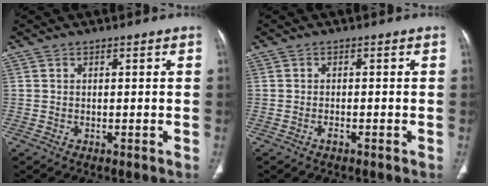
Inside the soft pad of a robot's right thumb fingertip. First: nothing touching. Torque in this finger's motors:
{"motor_torque": [0.33, -0.03, 0.13, -0.33, 0.04]}